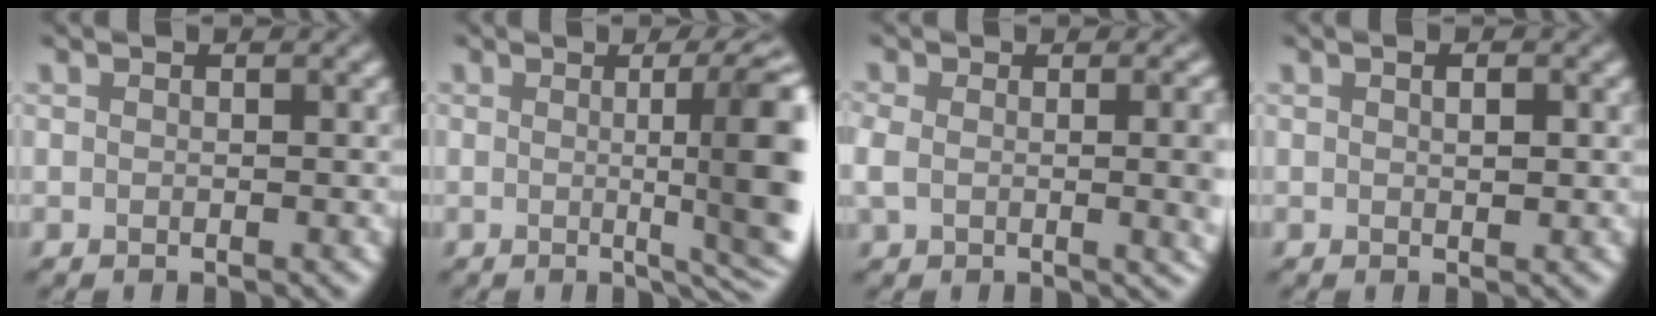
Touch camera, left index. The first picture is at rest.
{"total": 10.4, "force": [-0.2, 2.6, 10.1], "torque": [-0.096, 0.008, -0.005]}
{"total": 6.2, "force": [-0.4, 3.0, 5.4], "torque": [-0.079, -0.014, 0.006]}
{"total": 1.1, "force": [0.0, 0.6, 0.9], "torque": [-0.007, -0.007, 0.008]}